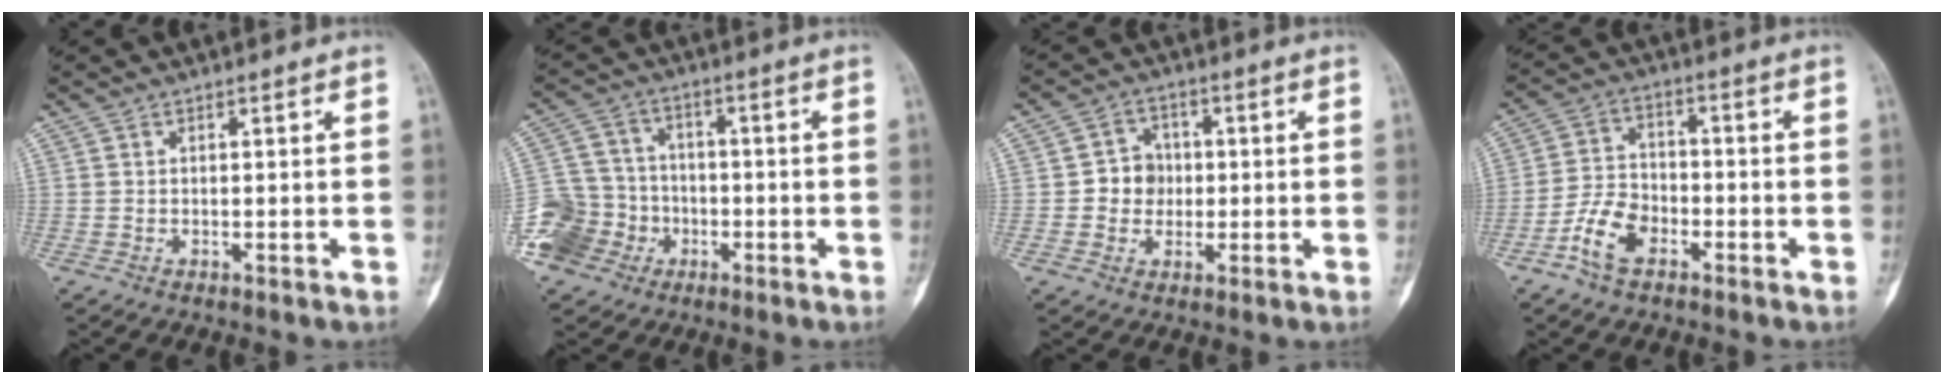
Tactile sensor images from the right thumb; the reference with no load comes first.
{"total": 12.4, "force": [-5.0, 10.9, 3.3], "torque": [-0.057, 0.046, -0.085]}
{"total": 6.9, "force": [-0.4, 6.2, 2.9], "torque": [-0.007, 0.013, -0.015]}
{"total": 7.6, "force": [-4.1, 4.6, 4.4], "torque": [-0.079, 0.026, -0.085]}